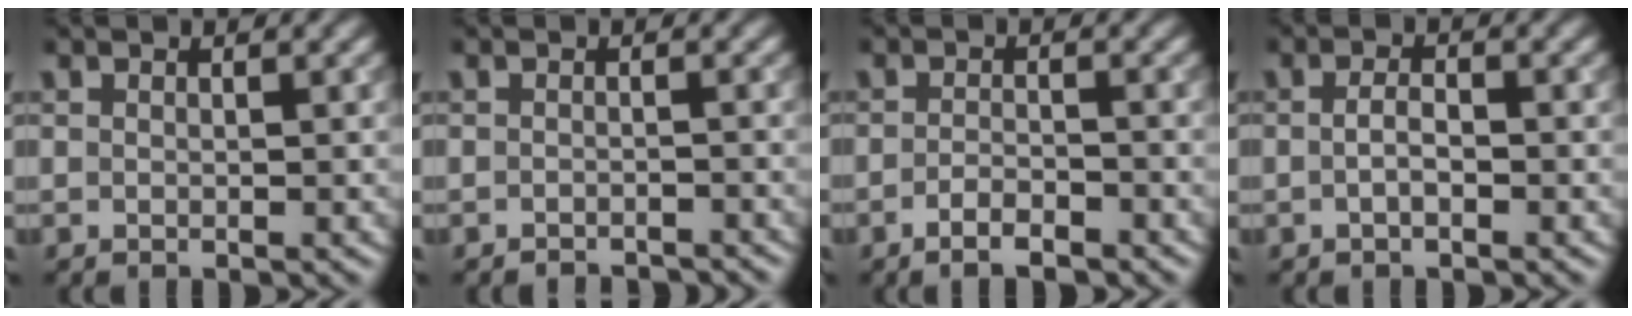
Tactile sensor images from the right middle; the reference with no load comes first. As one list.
[{"total": 2.3, "force": [-2.2, 0.3, 0.4], "torque": [0.004, 0.000, -0.028]}, {"total": 2.4, "force": [-1.6, 0.7, 1.6], "torque": [-0.028, 0.001, -0.030]}, {"total": 1.4, "force": [-0.4, 0.5, 1.3], "torque": [-0.027, 0.000, -0.009]}]